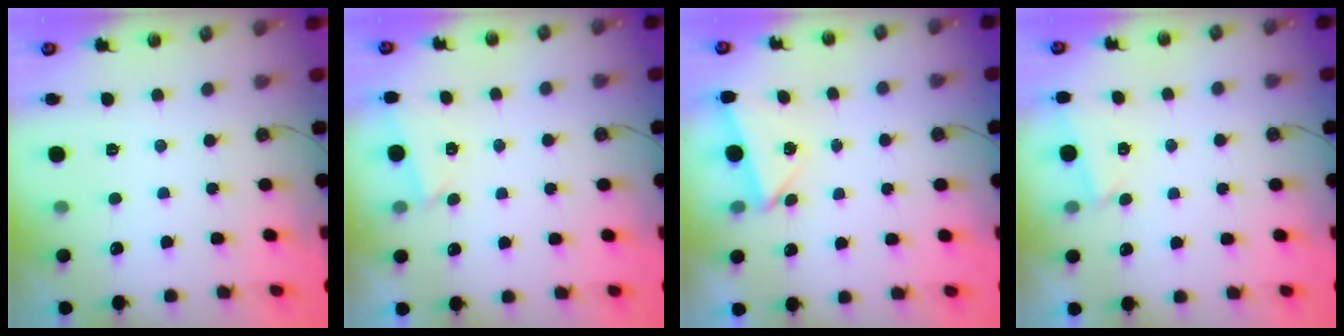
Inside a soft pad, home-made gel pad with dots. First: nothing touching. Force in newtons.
{"total": 2.8, "press": 1.6, "slide": 2.3}
{"total": 2.6, "press": 1.9, "slide": 1.8}
{"total": 2.8, "press": 1.6, "slide": 2.3}